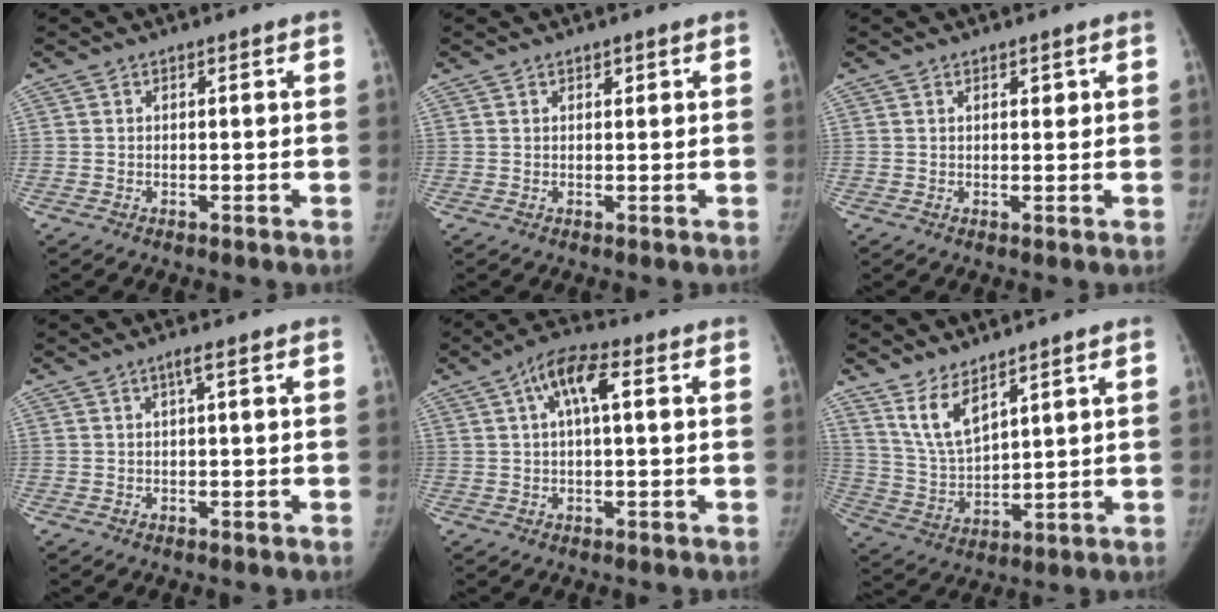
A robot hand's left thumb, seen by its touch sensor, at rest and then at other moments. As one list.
[{"total": 0.6, "force": [0.5, 0.4, 0.1], "torque": [0.005, -0.004, 0.006]}, {"total": 1.3, "force": [0.7, 0.6, 0.9], "torque": [-0.005, -0.002, 0.010]}, {"total": 1.3, "force": [0.4, -0.1, 1.2], "torque": [-0.029, 0.007, 0.008]}, {"total": 7.5, "force": [2.1, 2.6, 6.7], "torque": [-0.130, 0.024, 0.029]}, {"total": 7.9, "force": [5.7, 2.7, 4.7], "torque": [-0.087, -0.041, 0.131]}]